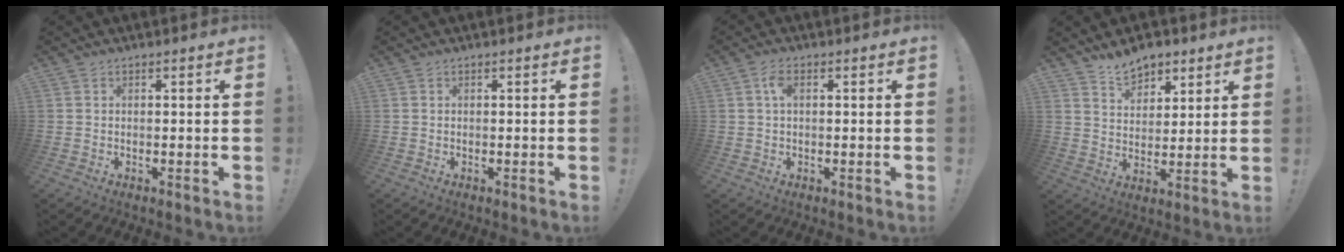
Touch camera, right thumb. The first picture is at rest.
{"total": 0.0}
{"total": 3.4, "force": [0.8, 1.8, 2.8], "torque": [-0.053, 0.006, 0.011]}
{"total": 8.1, "force": [6.6, 4.3, 2.1], "torque": [-0.041, -0.038, 0.127]}